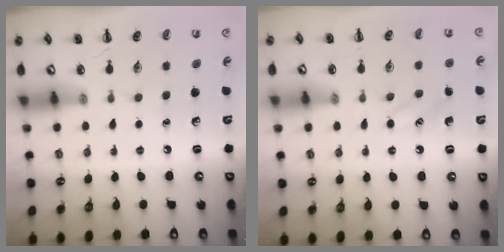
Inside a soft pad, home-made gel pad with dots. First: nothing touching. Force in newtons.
{"total": 7.2, "press": 6.9, "slide": 1.8}